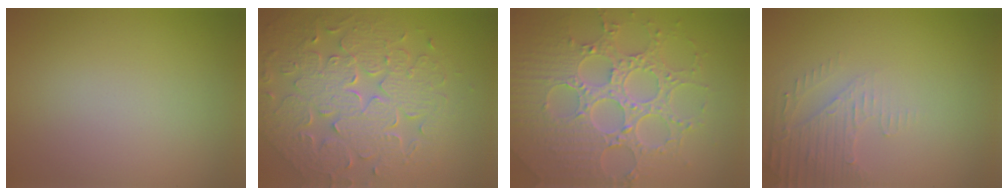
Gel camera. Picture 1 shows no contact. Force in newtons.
{"total": 9.3, "press": 6.7, "slide": 6.4}
{"total": 8.1, "press": 6.0, "slide": 5.4}
{"total": 2.6, "press": 2.5, "slide": 0.7}